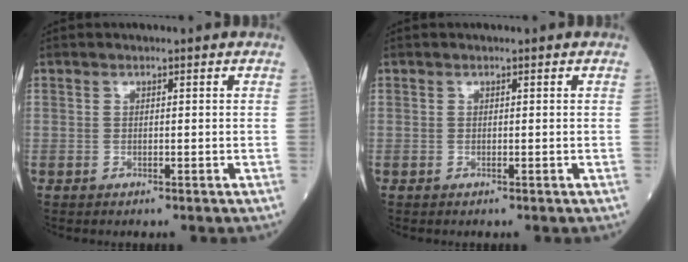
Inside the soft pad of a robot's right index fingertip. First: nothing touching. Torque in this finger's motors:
{"motor_torque": [0.00, 0.00, 0.00, 0.01]}